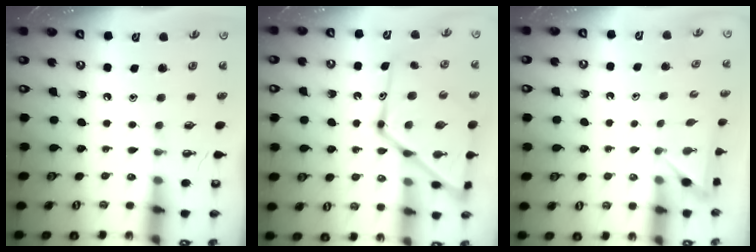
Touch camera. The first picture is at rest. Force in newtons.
{"total": 23.0, "press": 22.9, "slide": 1.8}
{"total": 2.5, "press": 2.5, "slide": 0.2}